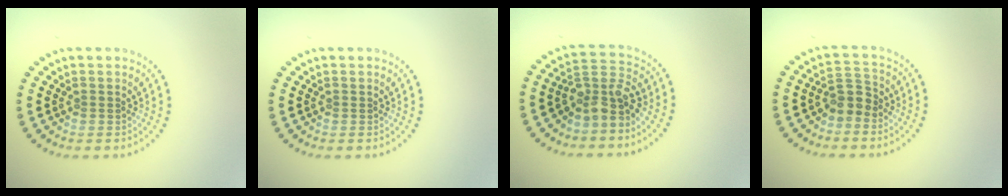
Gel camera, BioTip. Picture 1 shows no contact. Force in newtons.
{"total": 0.0}
{"total": 3.5, "press": 2.8, "slide": 2.2}
{"total": 2.3, "press": 1.9, "slide": 1.3}